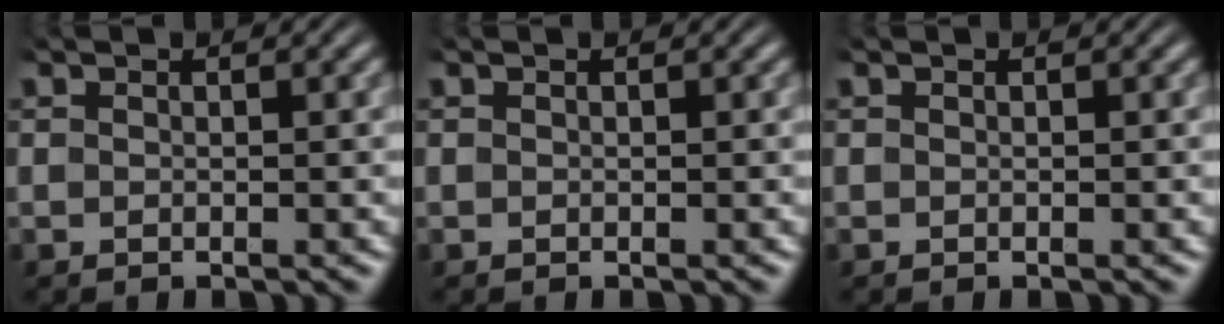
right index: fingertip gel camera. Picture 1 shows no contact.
{"total": 0.0}
{"total": 0.0}